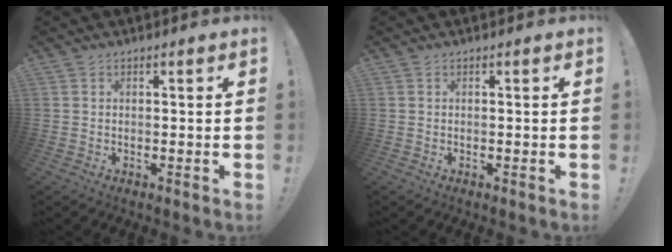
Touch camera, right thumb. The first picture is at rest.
{"total": 0.0}